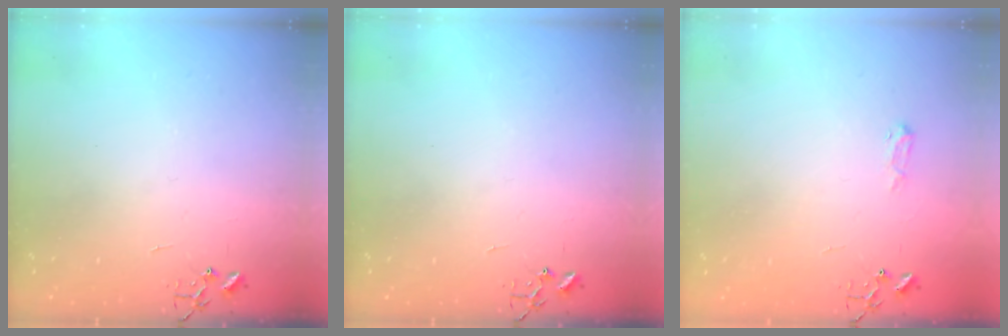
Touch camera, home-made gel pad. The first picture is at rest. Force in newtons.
{"total": 0.0}
{"total": 6.3, "press": 6.3, "slide": 0.8}